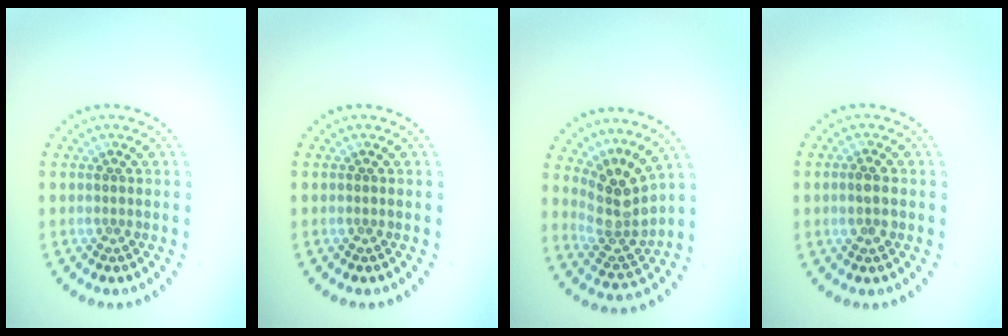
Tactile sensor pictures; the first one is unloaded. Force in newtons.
{"total": 0.0}
{"total": 4.0, "press": 2.9, "slide": 2.8}
{"total": 1.6, "press": 1.6, "slide": 0.2}